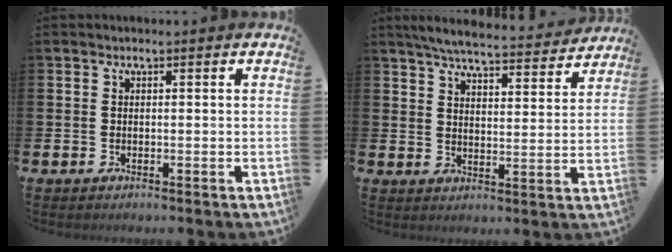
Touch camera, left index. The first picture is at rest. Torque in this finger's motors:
{"motor_torque": [0.61, -0.58, 0.09, 0.10]}